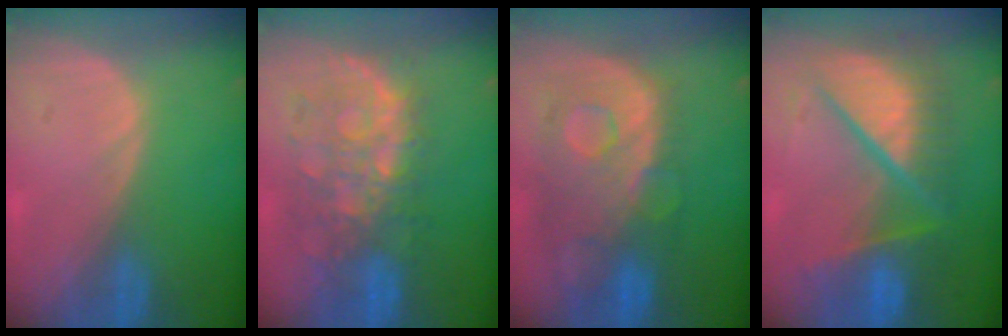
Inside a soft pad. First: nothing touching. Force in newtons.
{"total": 10.0, "press": 9.1, "slide": 4.0}
{"total": 11.3, "press": 9.8, "slide": 5.6}
{"total": 11.0, "press": 11.0, "slide": 1.3}